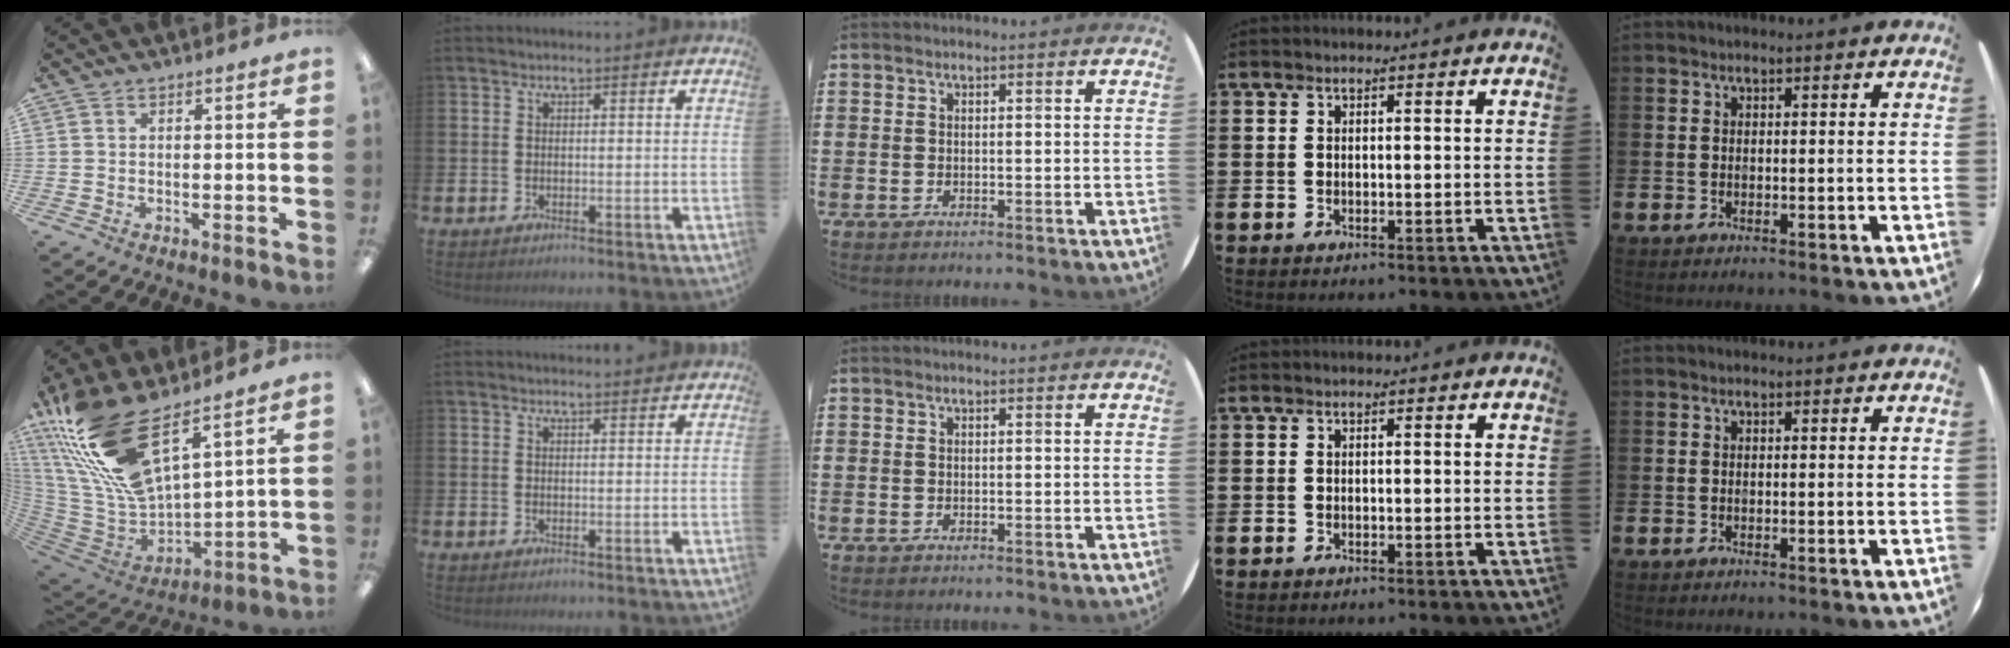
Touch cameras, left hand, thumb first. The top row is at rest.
{"thumb": {"total": 22.5, "force": [14.9, 8.5, 14.7], "torque": [-0.324, -0.094, 0.266]}, "index": {"total": 0.5, "force": [0.5, -0.1, 0.0], "torque": [0.011, -0.003, 0.008]}}